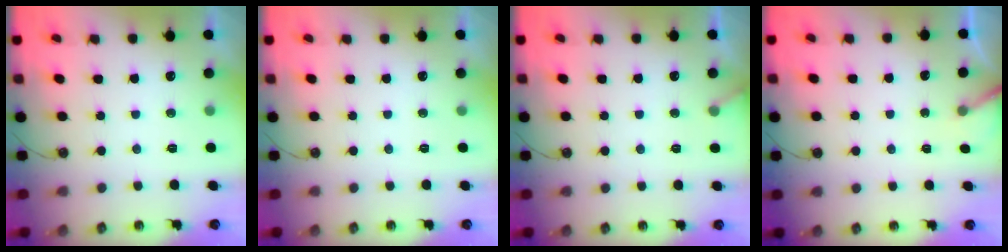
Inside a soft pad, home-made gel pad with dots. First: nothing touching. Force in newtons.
{"total": 0.0}
{"total": 4.9, "press": 4.8, "slide": 0.4}
{"total": 4.6, "press": 4.6, "slide": 0.4}